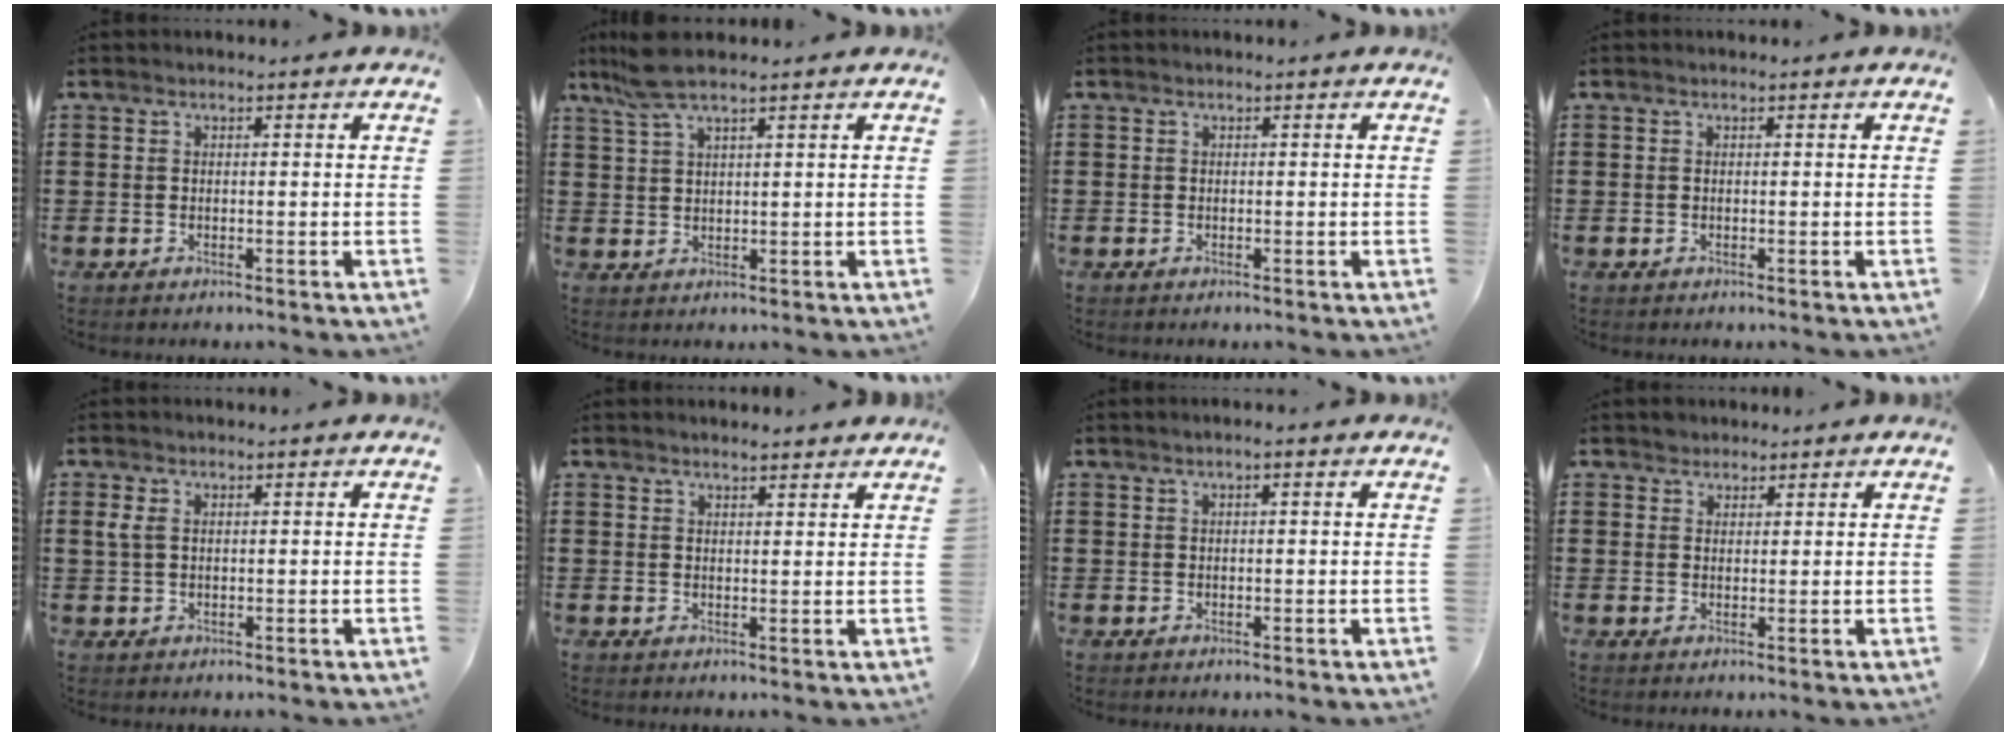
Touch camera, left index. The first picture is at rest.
{"total": 5.2, "force": [3.7, 0.8, 3.6], "torque": [-0.077, 0.002, 0.069]}
{"total": 0.0}
{"total": 0.0}
{"total": 2.1, "force": [0.5, 1.3, 1.6], "torque": [-0.049, 0.002, 0.004]}
{"total": 1.9, "force": [1.8, 0.0, 0.4], "torque": [-0.011, 0.002, 0.035]}
{"total": 0.8, "force": [0.3, 0.0, 0.7], "torque": [-0.012, -0.001, 0.006]}
{"total": 1.9, "force": [1.7, 0.9, -0.3], "torque": [0.000, 0.005, 0.034]}